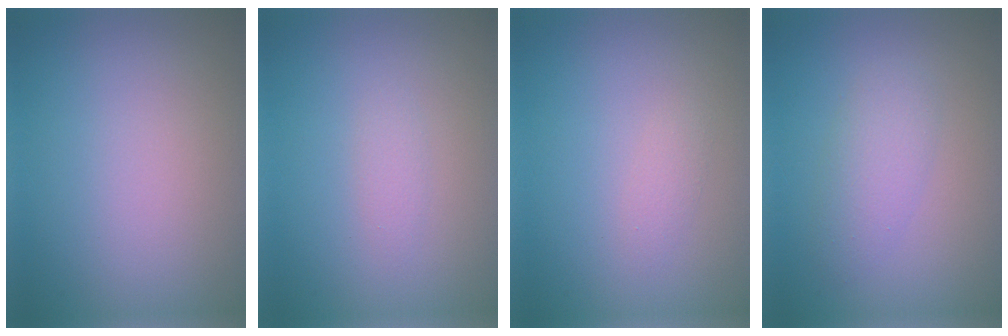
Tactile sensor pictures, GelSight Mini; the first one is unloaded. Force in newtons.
{"total": 0.9, "press": 0.9, "slide": 0.0}
{"total": 0.8, "press": 0.8, "slide": 0.0}
{"total": 2.6, "press": 2.6, "slide": 0.1}